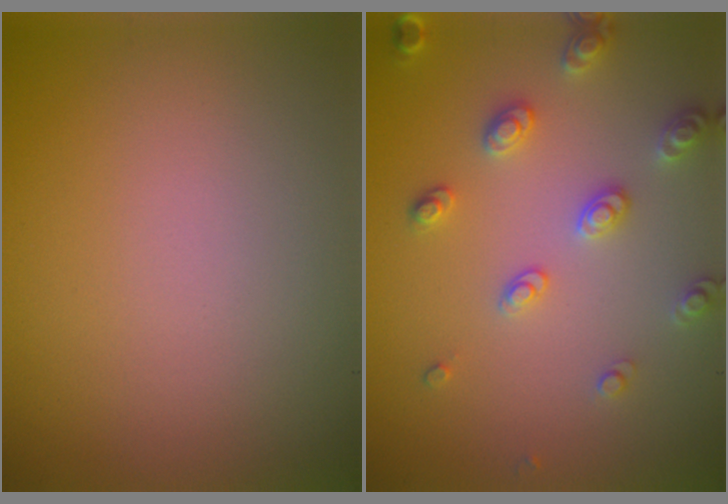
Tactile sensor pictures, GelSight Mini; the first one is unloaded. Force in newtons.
{"total": 2.9, "press": 2.9, "slide": 0.5}